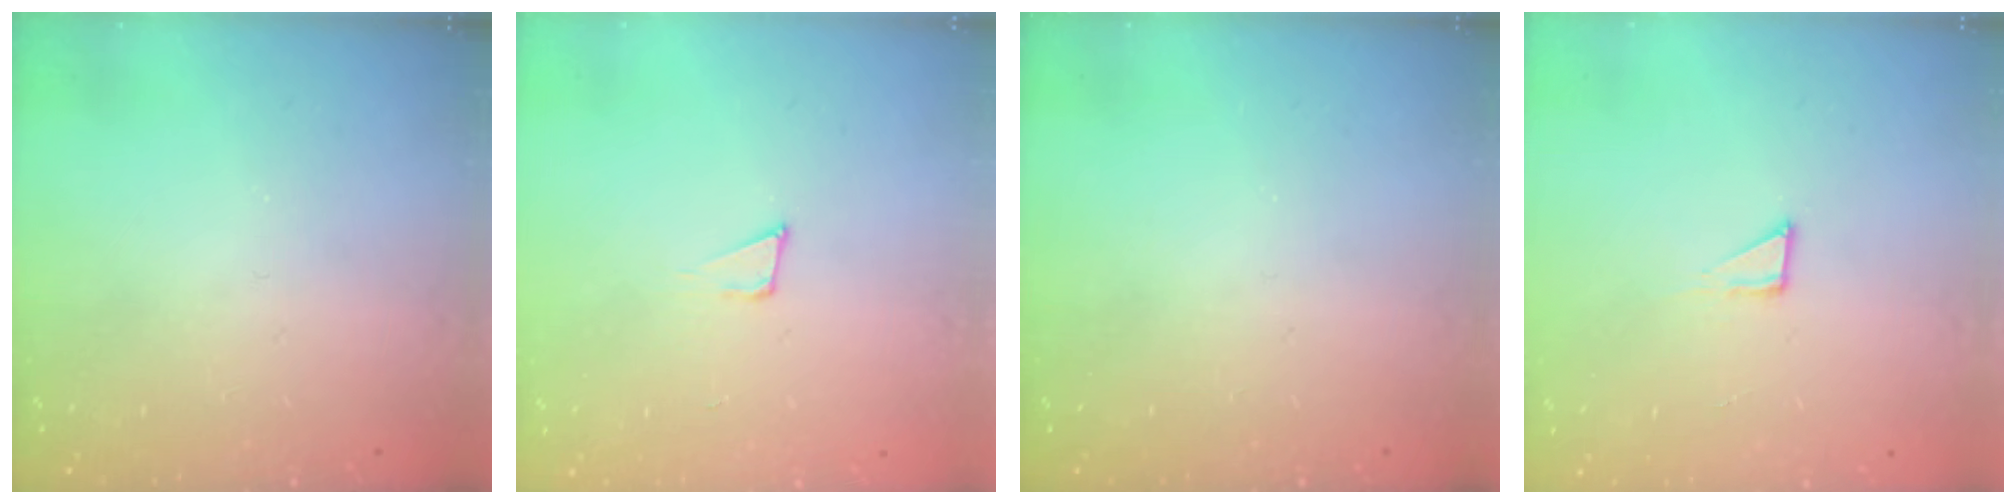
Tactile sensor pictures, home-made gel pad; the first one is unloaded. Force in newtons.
{"total": 4.6, "press": 4.5, "slide": 0.8}
{"total": 0.0}
{"total": 4.1, "press": 4.1, "slide": 0.3}